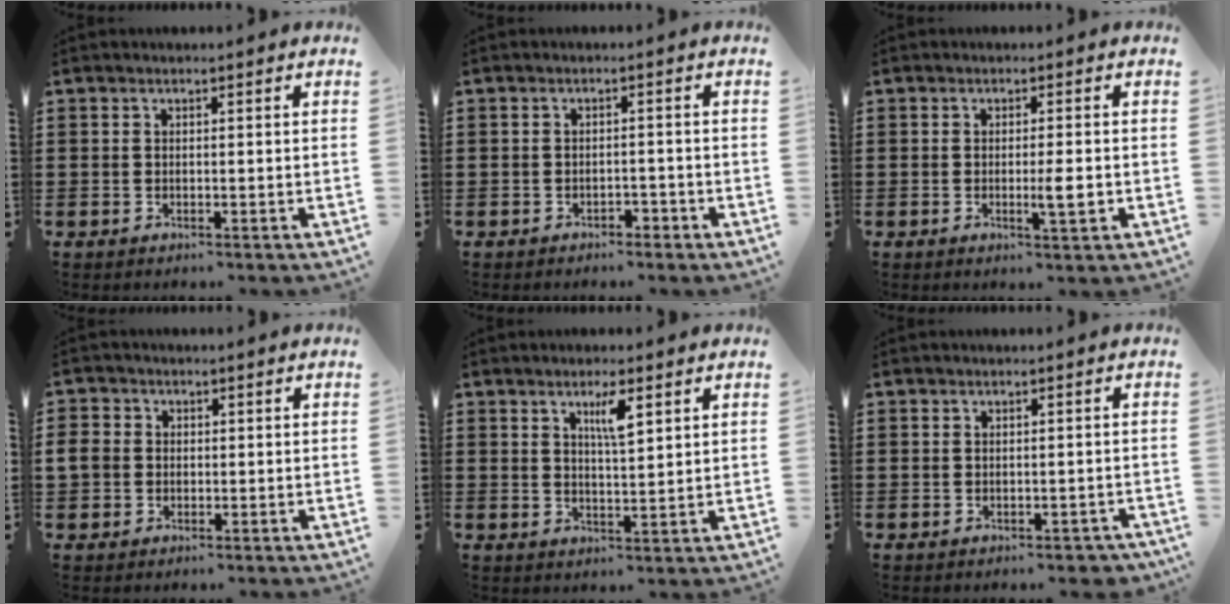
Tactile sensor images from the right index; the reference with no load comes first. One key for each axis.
{"total": 1.5, "fx": -1.4, "fy": 0.5, "fz": 0.3, "tx": -0.012, "ty": -0.001, "tz": -0.031}
{"total": 3.7, "fx": -0.8, "fy": 0.3, "fz": 3.6, "tx": -0.061, "ty": -0.005, "tz": -0.015}
{"total": 2.9, "fx": -0.1, "fy": 2.6, "fz": 1.2, "tx": -0.046, "ty": 0.004, "tz": -0.010}
{"total": 4.1, "fx": 2.2, "fy": 0.8, "fz": 3.4, "tx": -0.056, "ty": -0.001, "tz": 0.032}
{"total": 1.2, "fx": -0.9, "fy": 0.8, "fz": 0.3, "tx": -0.008, "ty": 0.001, "tz": -0.018}